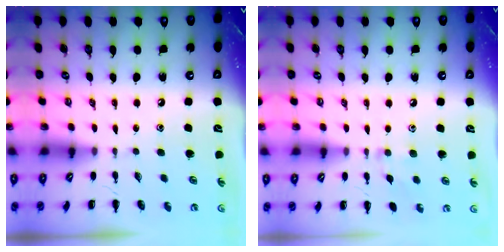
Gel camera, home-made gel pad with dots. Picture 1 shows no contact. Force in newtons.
{"total": 6.5, "press": 6.2, "slide": 2.0}